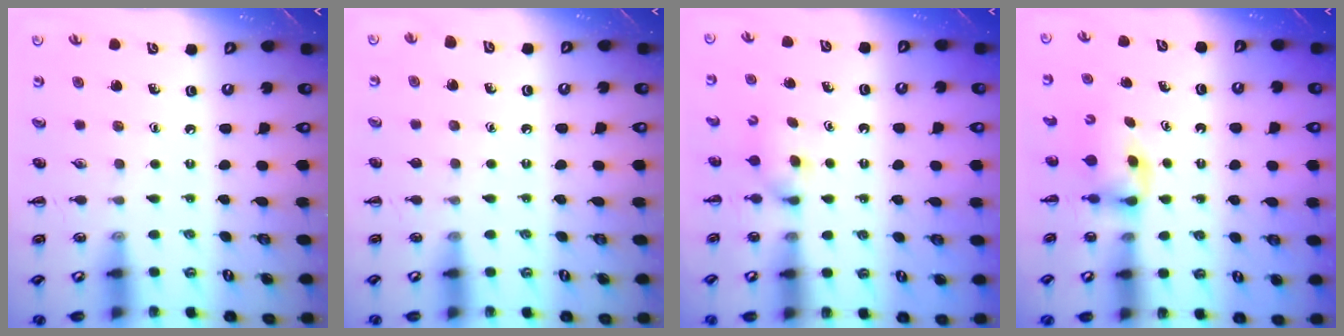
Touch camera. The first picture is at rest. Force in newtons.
{"total": 0.0}
{"total": 3.5, "press": 3.3, "slide": 1.2}
{"total": 2.9, "press": 2.7, "slide": 1.0}